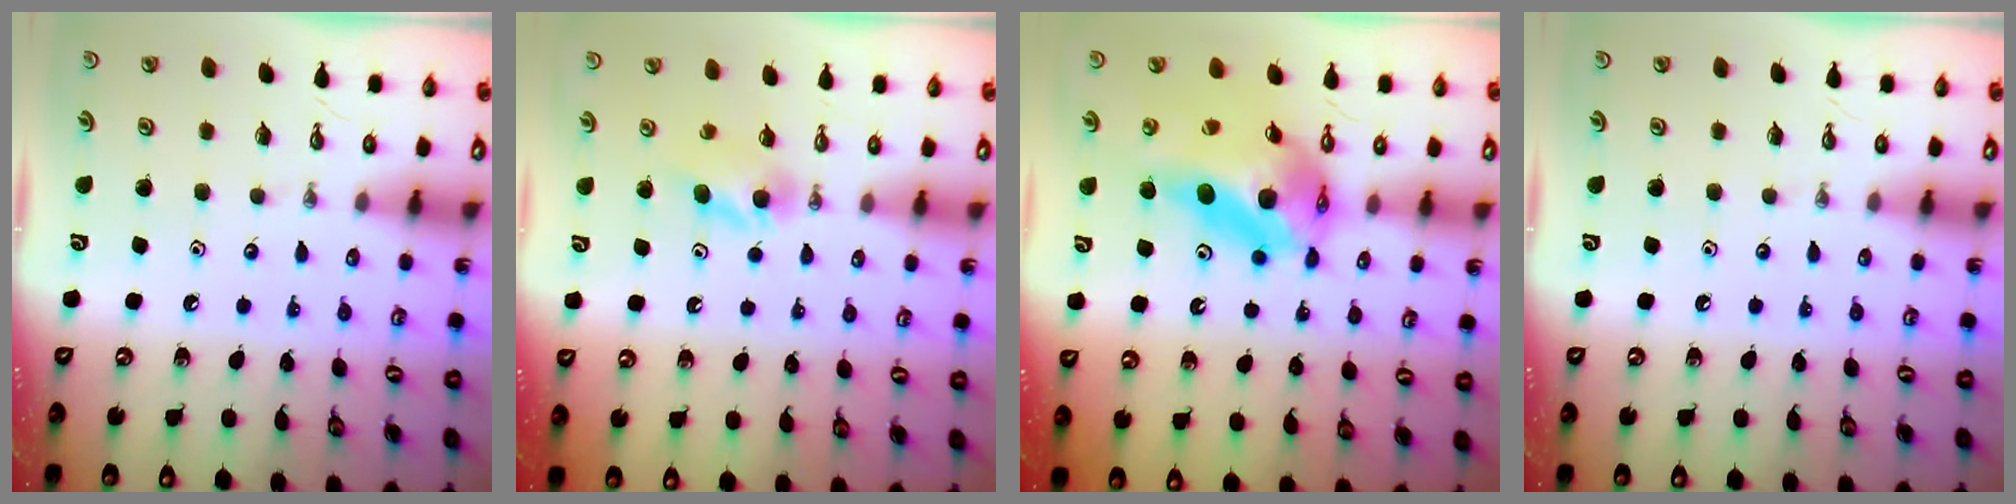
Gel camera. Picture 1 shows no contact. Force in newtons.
{"total": 4.1, "press": 4.0, "slide": 1.1}
{"total": 16.0, "press": 15.9, "slide": 1.7}
{"total": 0.0}